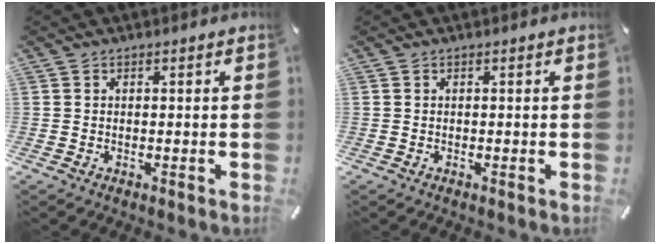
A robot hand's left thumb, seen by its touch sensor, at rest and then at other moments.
{"total": 0.0}